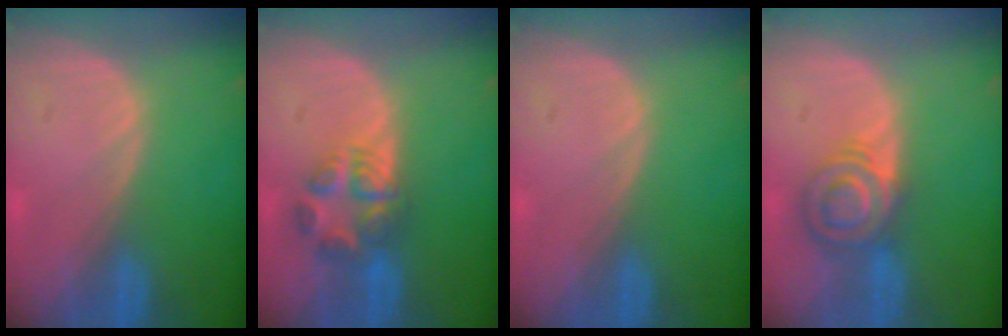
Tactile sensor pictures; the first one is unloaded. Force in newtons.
{"total": 5.8, "press": 5.8, "slide": 0.5}
{"total": 0.0}
{"total": 6.3, "press": 6.1, "slide": 1.4}